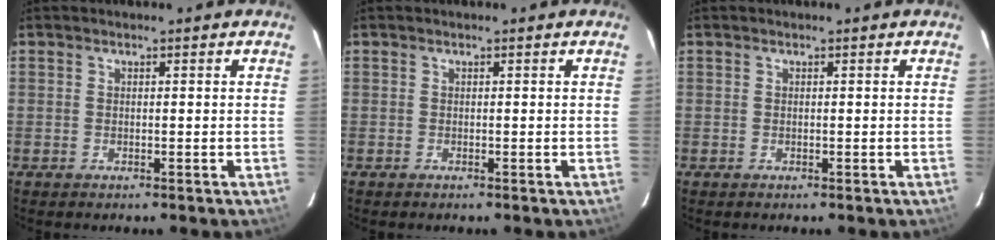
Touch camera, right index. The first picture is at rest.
{"total": 0.0}
{"total": 0.0}